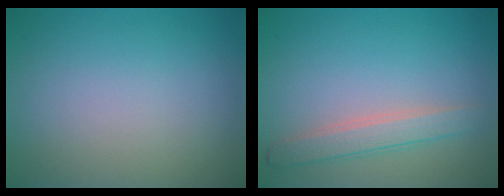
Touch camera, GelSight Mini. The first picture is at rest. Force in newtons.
{"total": 2.5, "press": 2.4, "slide": 0.1}